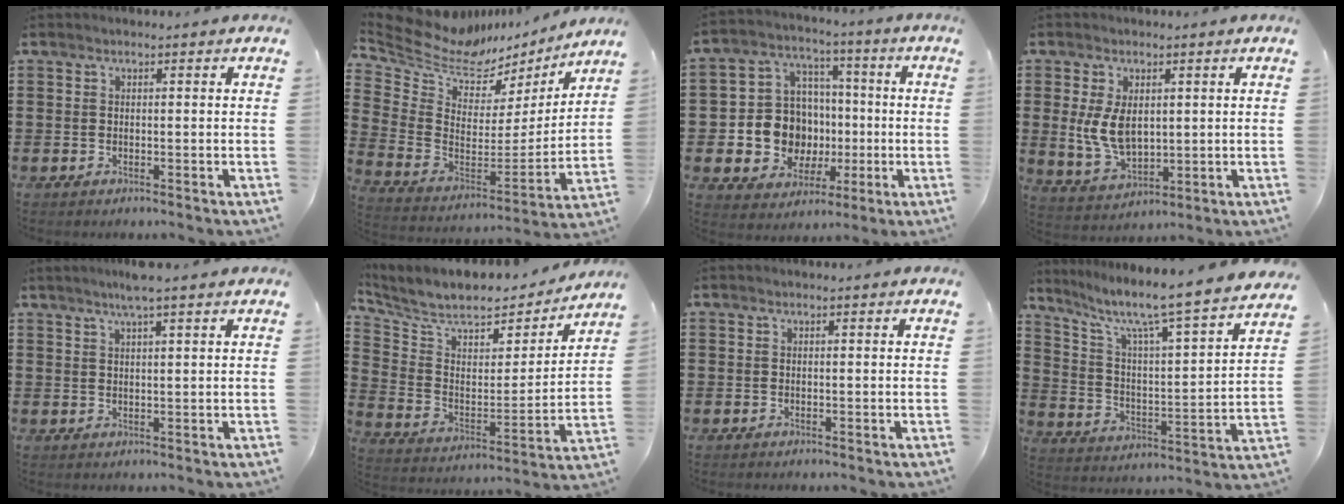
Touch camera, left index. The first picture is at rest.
{"total": 8.7, "force": [6.8, 4.6, 3.0], "torque": [-0.093, -0.049, 0.117]}
{"total": 10.6, "force": [-1.0, 9.8, 3.9], "torque": [-0.121, 0.003, -0.011]}
{"total": 7.0, "force": [1.1, 4.4, 5.3], "torque": [-0.136, 0.001, 0.015]}
{"total": 3.5, "force": [2.6, -0.4, 2.3], "torque": [-0.050, 0.001, 0.046]}
{"total": 7.5, "force": [6.4, 2.6, 2.9], "torque": [-0.091, -0.046, 0.109]}
{"total": 0.0}
{"total": 7.4, "force": [6.1, -0.1, 4.2], "torque": [-0.101, -0.062, 0.088]}